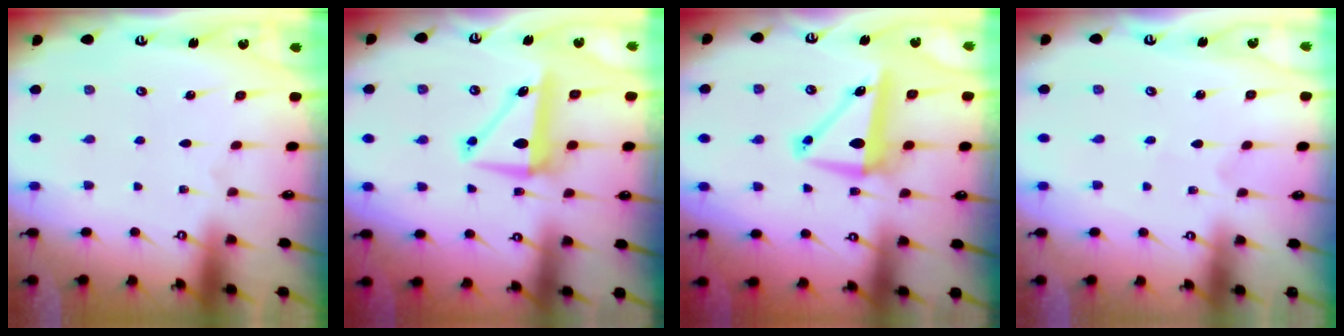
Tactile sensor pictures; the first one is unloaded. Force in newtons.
{"total": 7.3, "press": 7.2, "slide": 1.3}
{"total": 8.2, "press": 7.6, "slide": 2.9}
{"total": 0.7, "press": 0.7, "slide": 0.0}